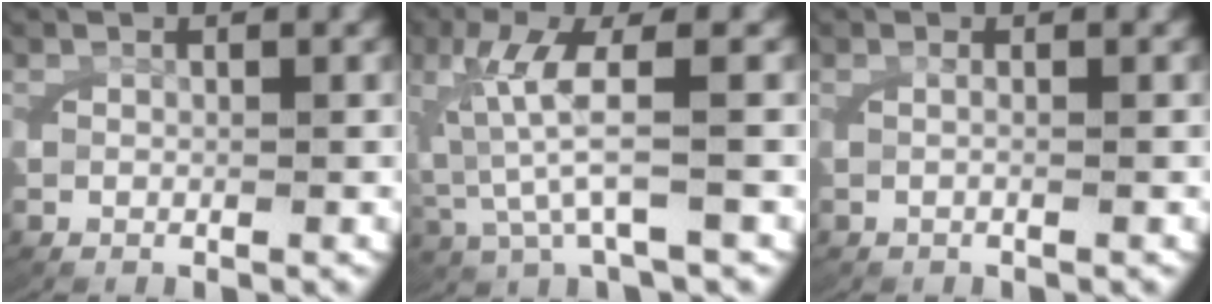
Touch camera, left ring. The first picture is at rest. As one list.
[{"total": 5.5, "force": [0.4, 2.0, 5.1], "torque": [-0.129, -0.009, 0.020]}, {"total": 0.8, "force": [0.0, 0.1, 0.8], "torque": [-0.022, 0.004, -0.003]}]